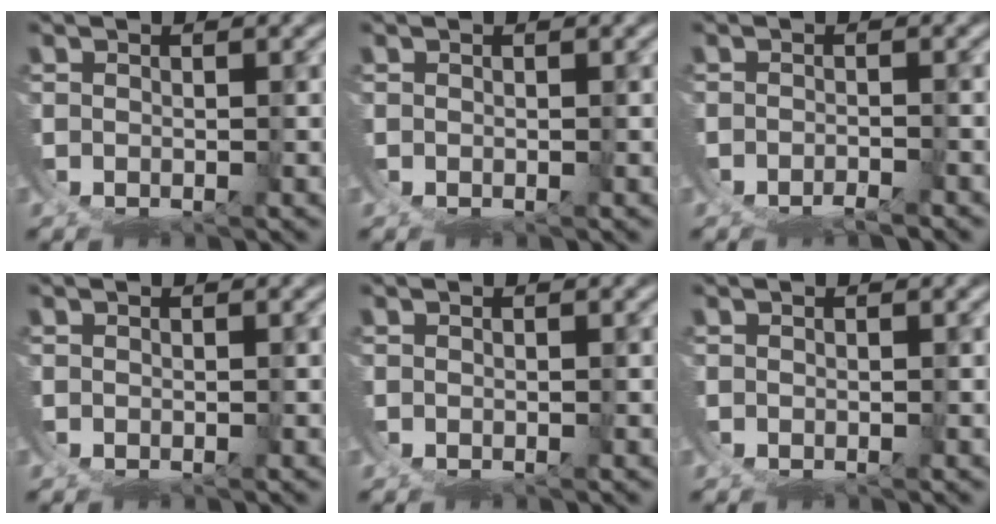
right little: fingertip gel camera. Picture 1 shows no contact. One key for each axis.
{"total": 0.0}
{"total": 1.4, "fx": -0.9, "fy": -1.1, "fz": -0.1, "tx": 0.010, "ty": 0.004, "tz": -0.020}
{"total": 0.0}
{"total": 0.0}
{"total": 0.0}